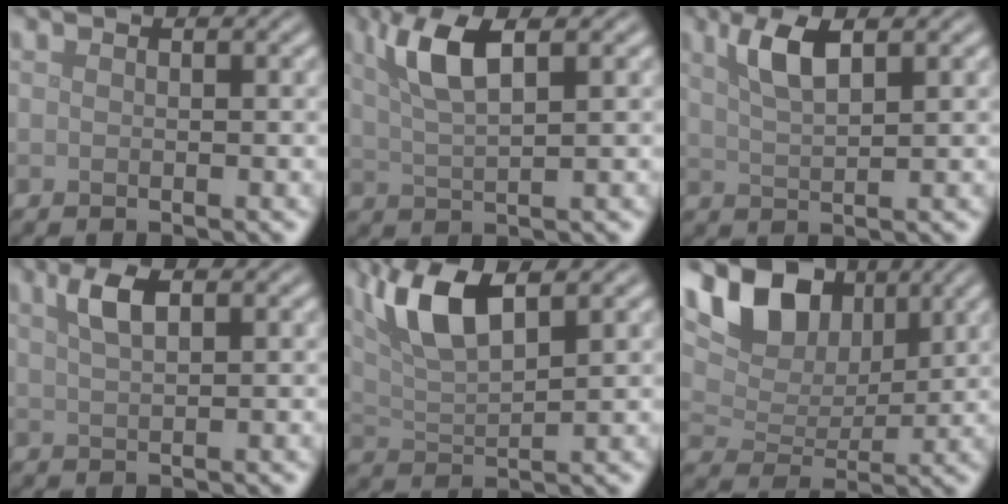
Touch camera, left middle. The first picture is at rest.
{"total": 4.7, "force": [2.1, 1.2, 4.1], "torque": [-0.082, 0.005, 0.039]}
{"total": 3.4, "force": [1.8, 0.9, 2.7], "torque": [-0.054, 0.002, 0.035]}
{"total": 2.7, "force": [1.3, 0.9, 2.2], "torque": [-0.039, 0.007, 0.024]}
{"total": 6.2, "force": [3.2, 1.9, 4.9], "torque": [-0.098, 0.011, 0.060]}
{"total": 7.6, "force": [4.4, 4.5, 4.2], "torque": [-0.085, 0.003, 0.065]}